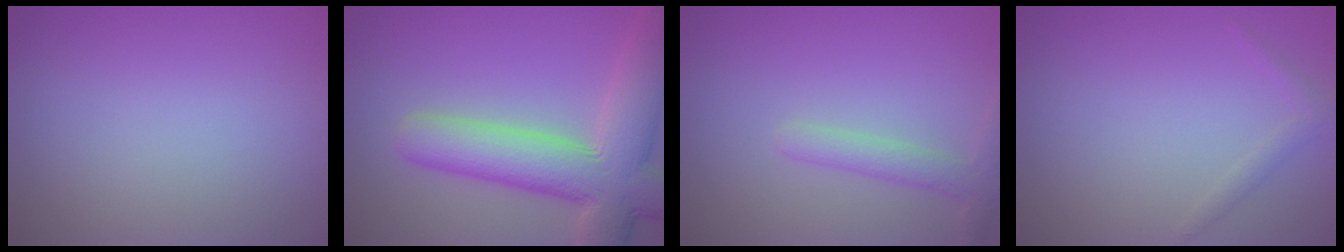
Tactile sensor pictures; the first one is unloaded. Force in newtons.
{"total": 9.9, "press": 9.9, "slide": 0.8}
{"total": 2.4, "press": 2.4, "slide": 0.1}
{"total": 1.1, "press": 1.1, "slide": 0.0}